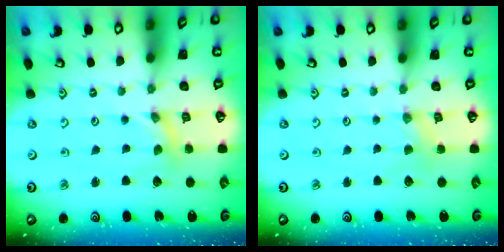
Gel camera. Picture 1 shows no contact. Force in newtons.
{"total": 2.5, "press": 2.5, "slide": 0.4}